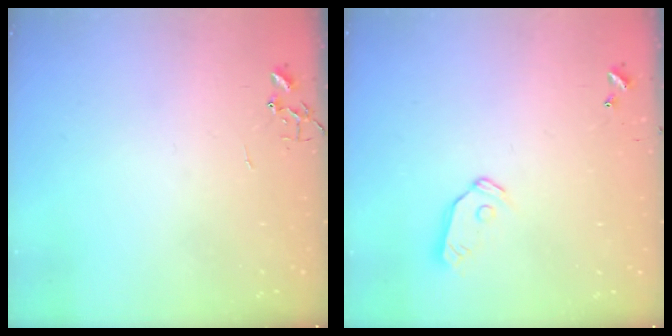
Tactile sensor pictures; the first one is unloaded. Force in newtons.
{"total": 7.6, "press": 7.6, "slide": 0.2}